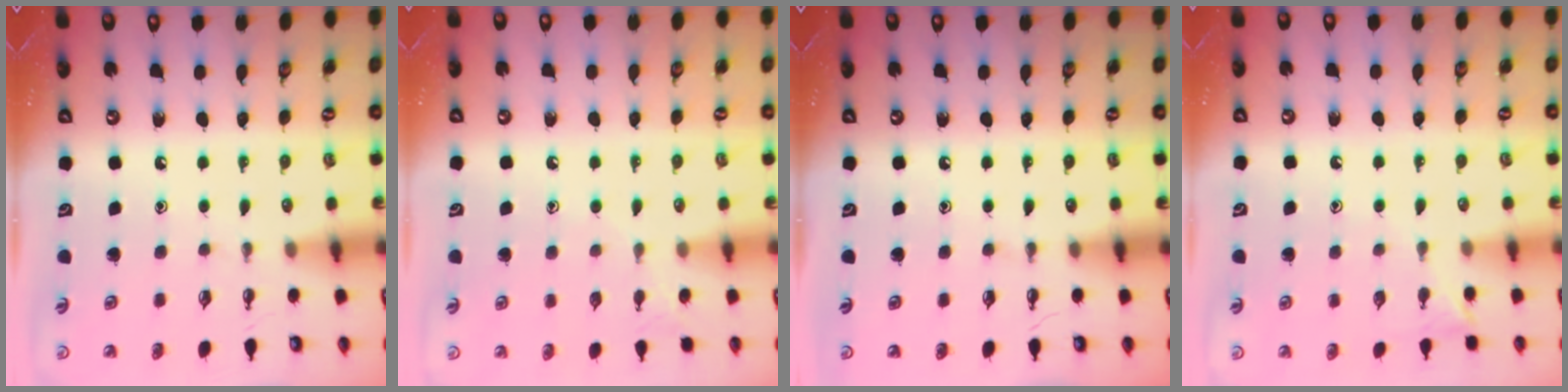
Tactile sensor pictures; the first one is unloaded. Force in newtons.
{"total": 6.2, "press": 6.2, "slide": 0.7}
{"total": 0.0}
{"total": 3.2, "press": 3.2, "slide": 0.4}